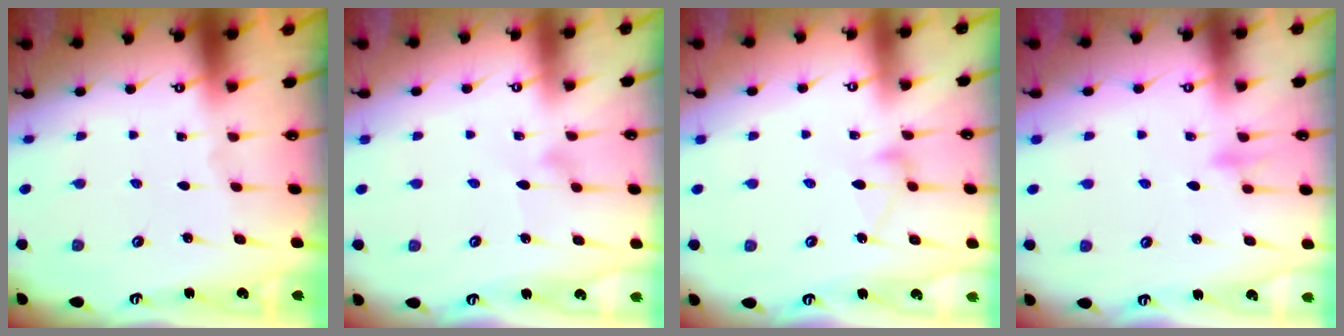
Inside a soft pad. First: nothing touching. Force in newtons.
{"total": 6.3, "press": 6.3, "slide": 0.3}
{"total": 6.9, "press": 6.8, "slide": 0.4}
{"total": 7.3, "press": 7.3, "slide": 0.8}